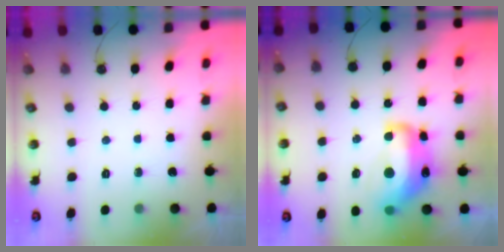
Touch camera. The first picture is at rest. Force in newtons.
{"total": 9.8, "press": 9.8, "slide": 1.1}